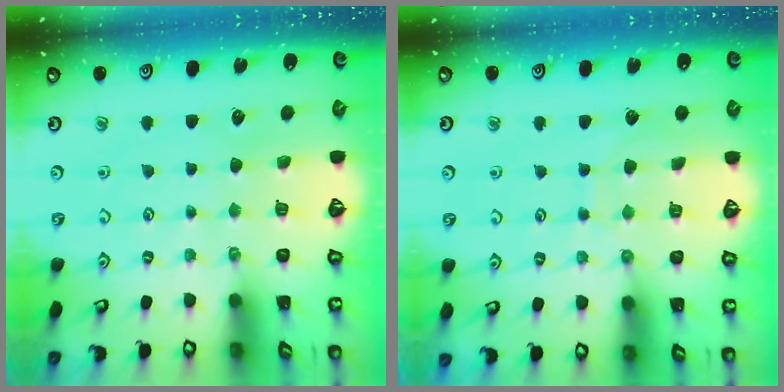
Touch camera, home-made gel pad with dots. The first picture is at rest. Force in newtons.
{"total": 5.3, "press": 5.3, "slide": 0.6}